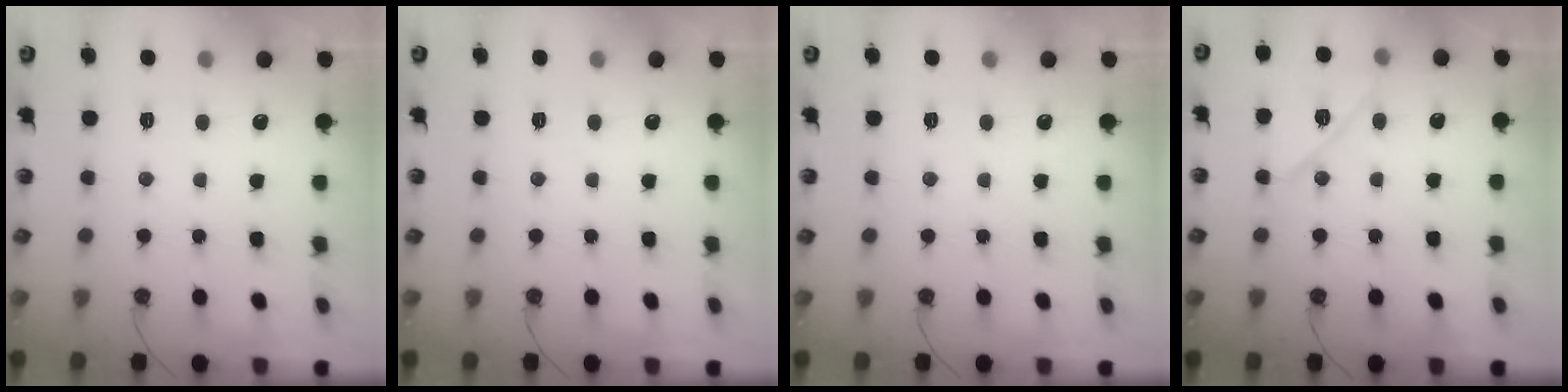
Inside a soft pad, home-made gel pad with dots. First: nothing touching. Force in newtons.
{"total": 0.0}
{"total": 0.0}
{"total": 11.7, "press": 11.7, "slide": 1.1}